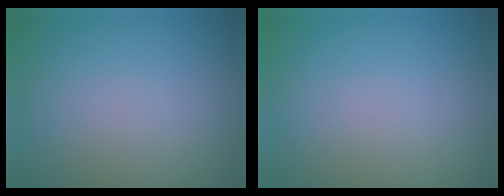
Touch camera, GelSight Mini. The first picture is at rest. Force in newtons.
{"total": 0.0}